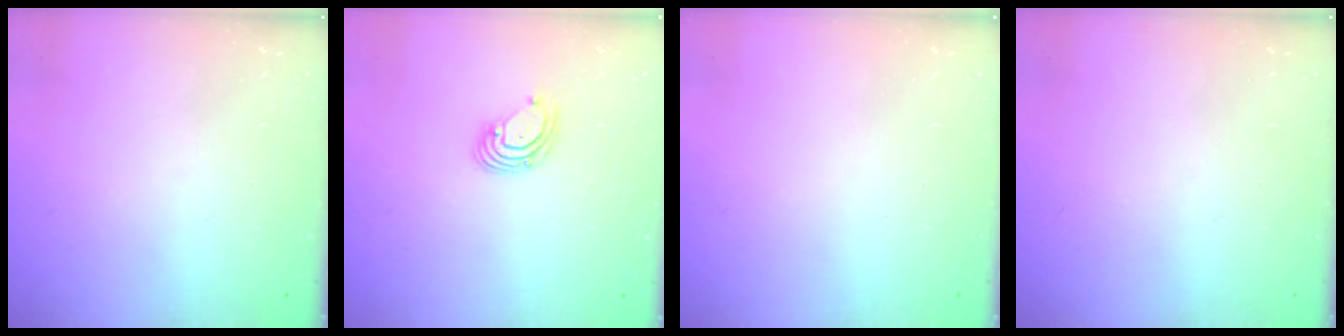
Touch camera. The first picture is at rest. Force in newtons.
{"total": 2.6, "press": 2.6, "slide": 0.1}
{"total": 0.0}
{"total": 0.0}